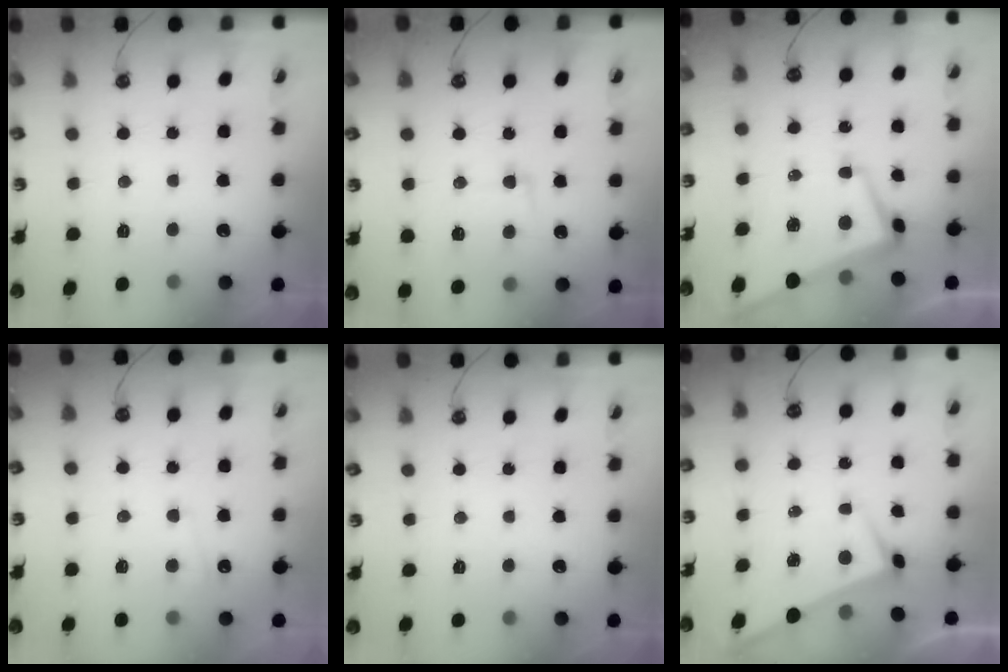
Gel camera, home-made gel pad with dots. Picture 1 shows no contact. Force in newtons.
{"total": 5.7, "press": 5.5, "slide": 1.5}
{"total": 1.6, "press": 1.2, "slide": 1.1}
{"total": 3.2, "press": 3.1, "slide": 0.4}
{"total": 0.0}
{"total": 1.9, "press": 1.9, "slide": 0.2}